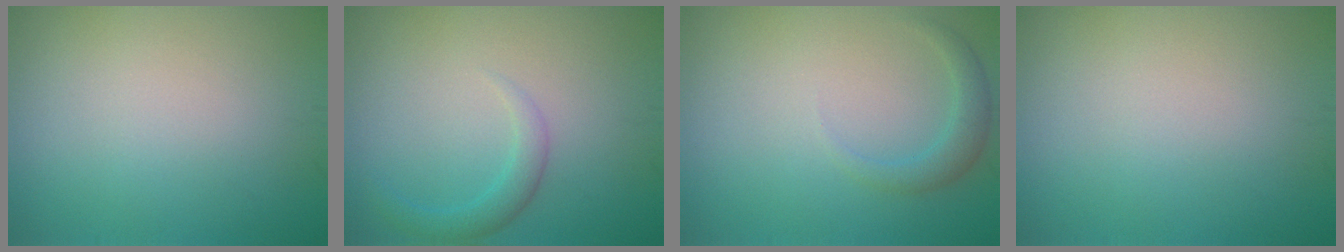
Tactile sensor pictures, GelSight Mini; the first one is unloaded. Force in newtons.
{"total": 1.9, "press": 1.9, "slide": 0.1}
{"total": 1.7, "press": 1.7, "slide": 0.1}
{"total": 0.0}